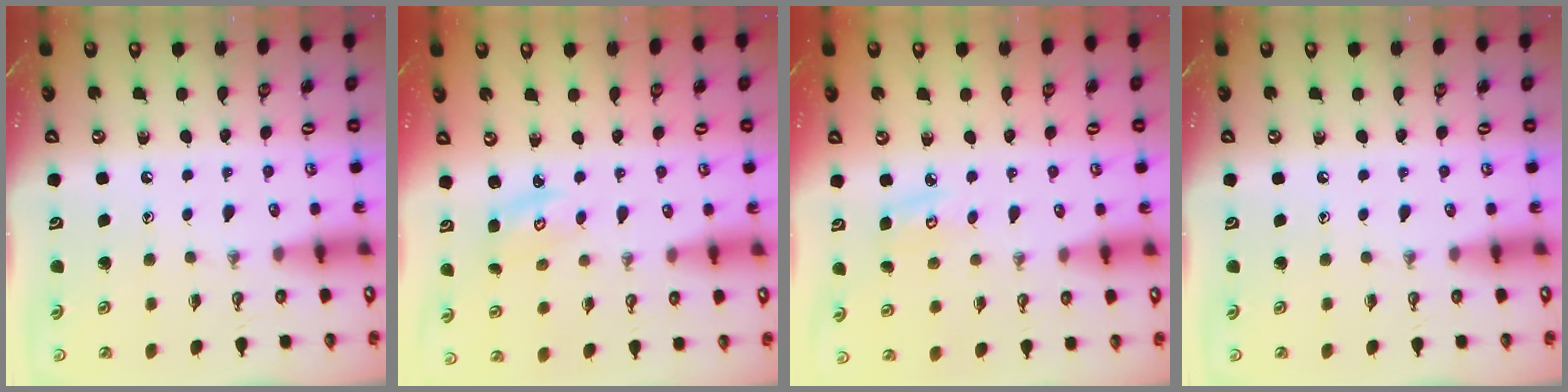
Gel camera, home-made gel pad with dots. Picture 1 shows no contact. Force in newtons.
{"total": 2.8, "press": 2.8, "slide": 0.3}
{"total": 4.8, "press": 4.8, "slide": 0.4}
{"total": 0.0}